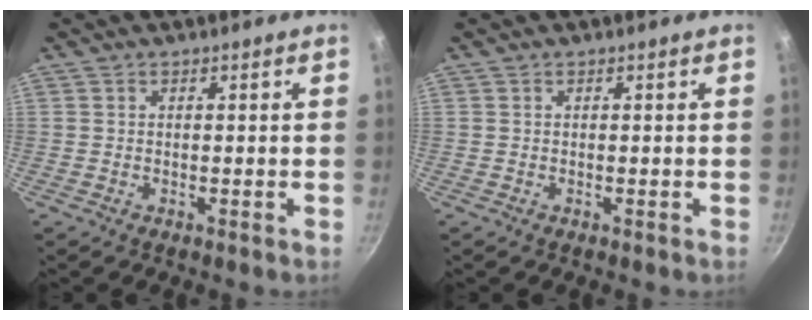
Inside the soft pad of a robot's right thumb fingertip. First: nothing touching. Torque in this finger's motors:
{"motor_torque": [0.52, 0.38, 0.17, 0.54, -0.01]}